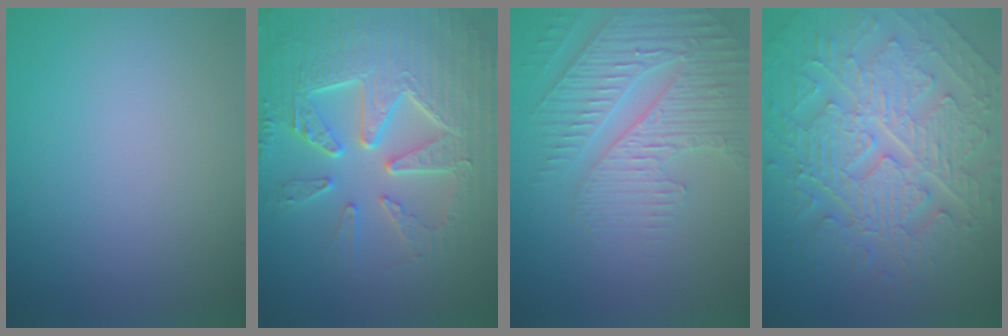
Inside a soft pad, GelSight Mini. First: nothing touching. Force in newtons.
{"total": 9.7, "press": 6.7, "slide": 7.1}
{"total": 4.8, "press": 4.3, "slide": 2.0}
{"total": 9.9, "press": 6.7, "slide": 7.3}